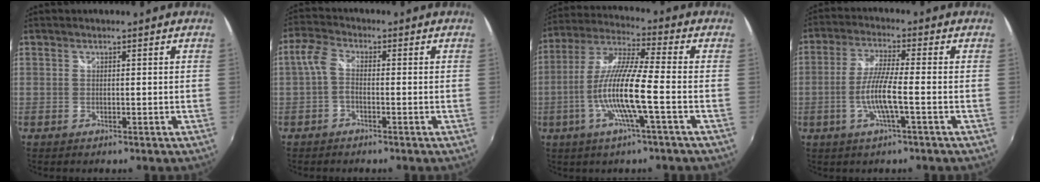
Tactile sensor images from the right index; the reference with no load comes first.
{"total": 3.7, "force": [-1.2, 2.0, 2.9], "torque": [-0.069, 0.011, -0.028]}
{"total": 12.9, "force": [-3.8, 0.2, 12.3], "torque": [-0.239, -0.003, -0.074]}
{"total": 7.2, "force": [-2.2, 0.1, 6.8], "torque": [-0.141, -0.002, -0.043]}